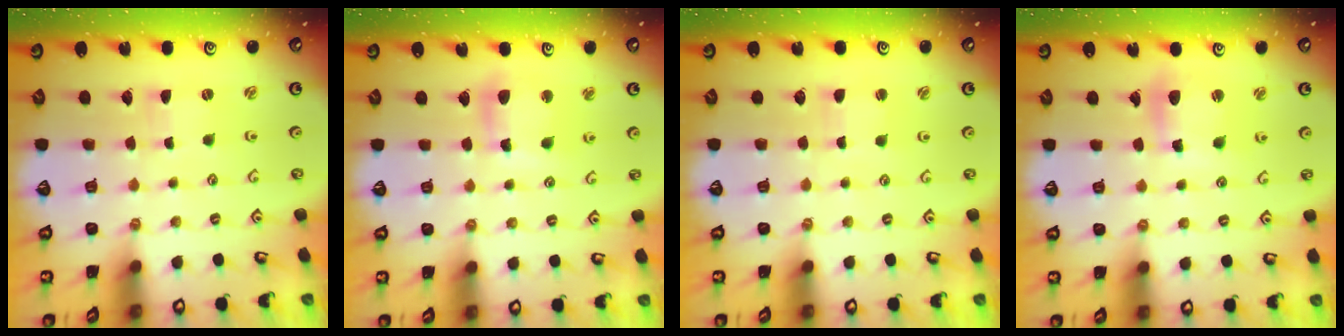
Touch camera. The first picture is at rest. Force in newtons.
{"total": 9.5, "press": 9.4, "slide": 1.2}
{"total": 1.9, "press": 1.9, "slide": 0.4}
{"total": 10.4, "press": 10.3, "slide": 1.4}